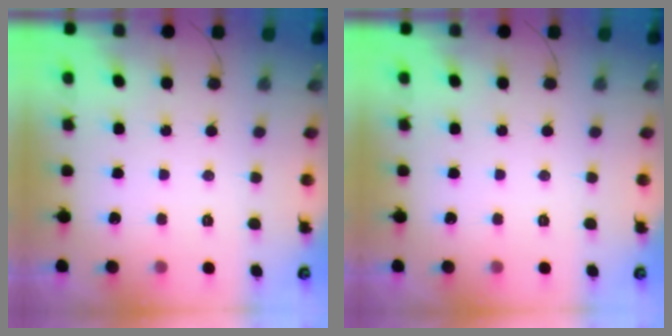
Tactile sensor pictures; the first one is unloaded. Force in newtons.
{"total": 0.0}